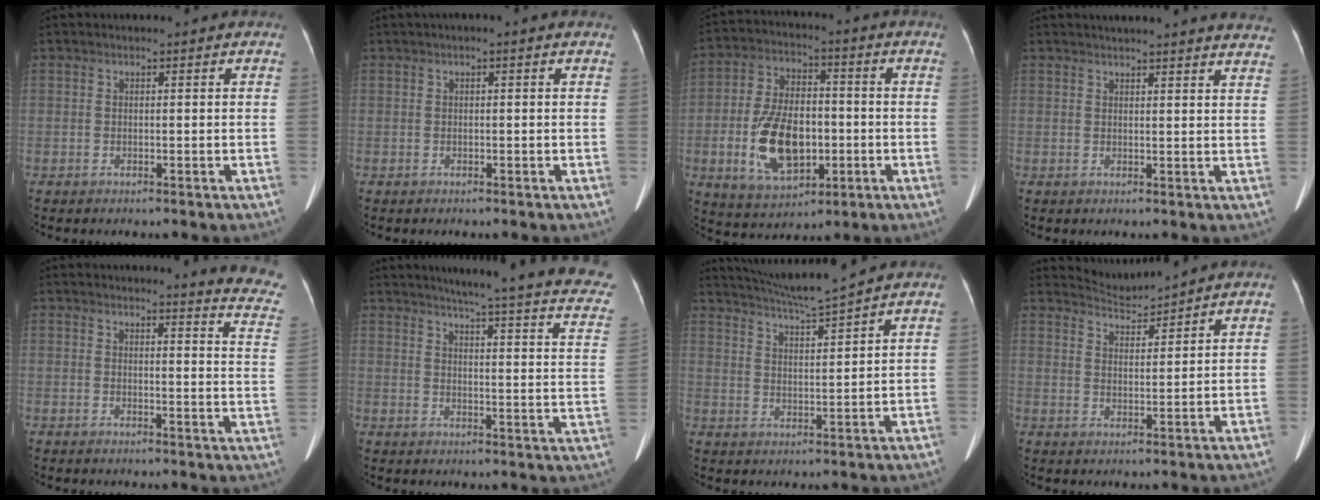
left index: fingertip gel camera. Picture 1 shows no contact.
{"total": 0.7, "force": [0.2, 0.0, 0.7], "torque": [-0.012, 0.006, 0.001]}
{"total": 13.5, "force": [-2.9, 7.5, 10.8], "torque": [-0.220, 0.006, -0.040]}
{"total": 16.4, "force": [15.4, 1.2, 5.4], "torque": [-0.066, -0.022, 0.170]}
{"total": 9.8, "force": [9.6, -0.3, 2.2], "torque": [-0.006, -0.089, 0.074]}
{"total": 21.6, "force": [18.2, 1.3, 11.6], "torque": [-0.150, -0.049, 0.198]}
{"total": 7.6, "force": [6.9, -1.9, 2.4], "torque": [-0.051, -0.004, 0.128]}
{"total": 3.7, "force": [3.5, -0.9, -0.8], "torque": [0.007, -0.005, 0.073]}